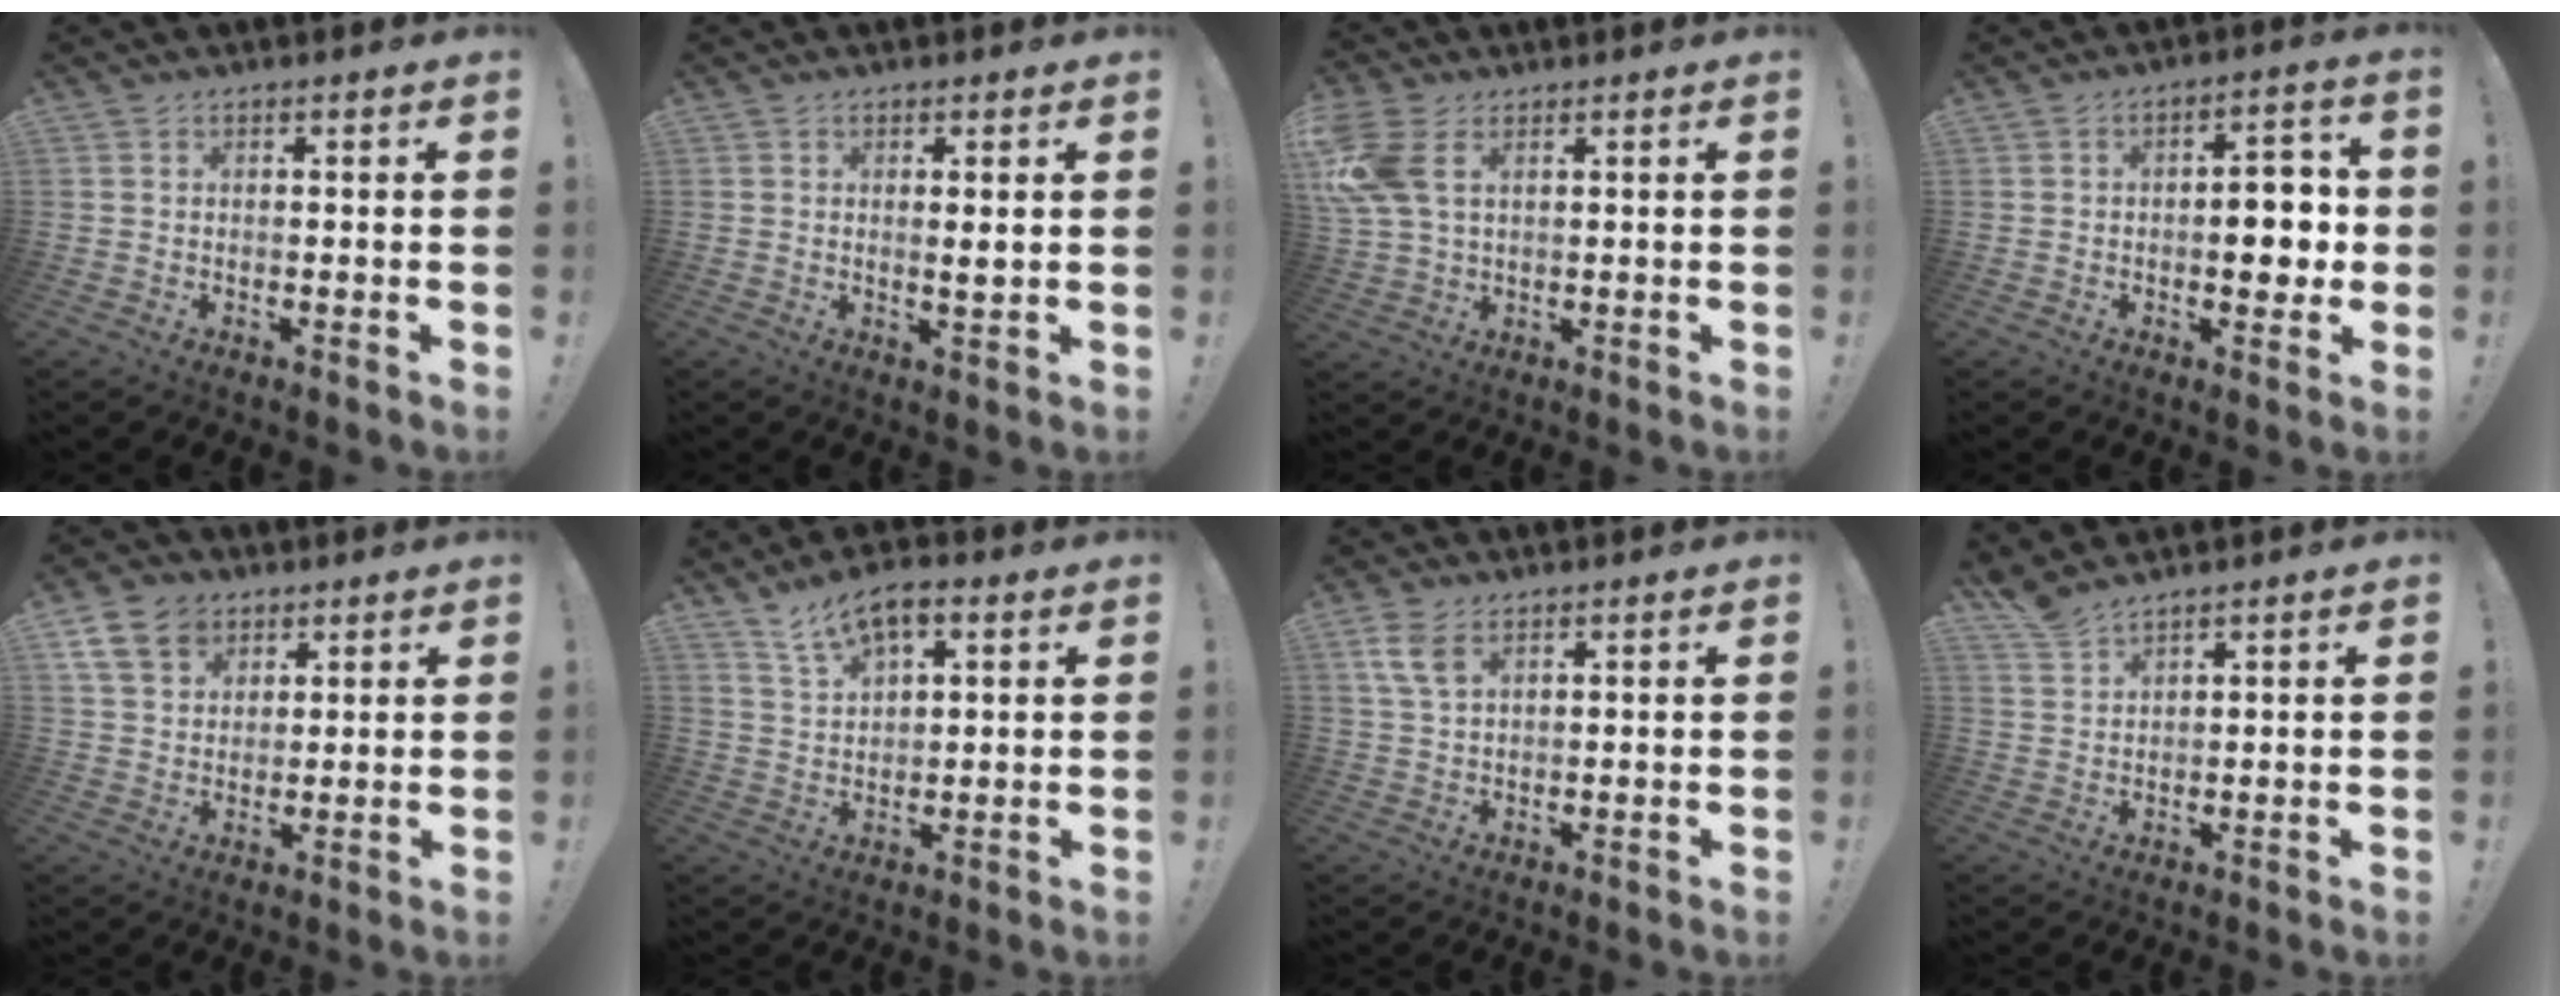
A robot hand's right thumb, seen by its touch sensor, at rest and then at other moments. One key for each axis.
{"total": 2.3, "fx": 0.9, "fy": 0.1, "fz": 2.1, "tx": -0.025, "ty": -0.013, "tz": 0.012}
{"total": 10.1, "fx": 3.3, "fy": 6.2, "fz": 7.2, "tx": -0.143, "ty": -0.006, "tz": 0.065}
{"total": 10.8, "fx": -0.6, "fy": 5.5, "fz": 9.3, "tx": -0.108, "ty": 0.005, "tz": -0.010}
{"total": 10.4, "fx": 5.6, "fy": 7.6, "fz": 4.4, "tx": -0.073, "ty": -0.020, "tz": 0.113}
{"total": 8.4, "fx": 4.9, "fy": 4.1, "fz": 5.4, "tx": -0.087, "ty": -0.013, "tz": 0.090}
{"total": 6.3, "fx": 3.4, "fy": 3.4, "fz": 4.0, "tx": -0.076, "ty": -0.012, "tz": 0.062}
{"total": 4.4, "fx": 4.0, "fy": 0.5, "fz": 1.6, "tx": -0.035, "ty": -0.025, "tz": 0.075}